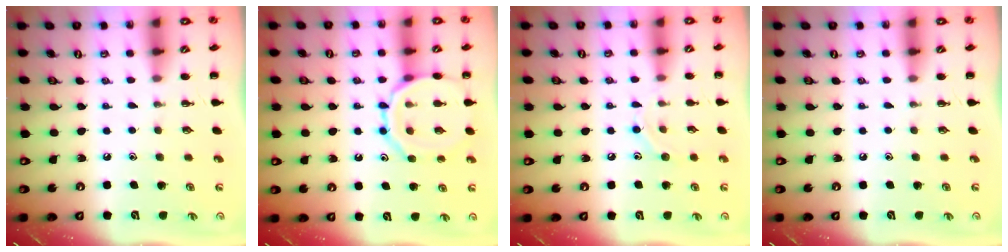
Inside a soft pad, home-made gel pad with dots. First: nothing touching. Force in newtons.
{"total": 11.9, "press": 11.8, "slide": 1.1}
{"total": 6.6, "press": 6.5, "slide": 1.1}
{"total": 0.0}